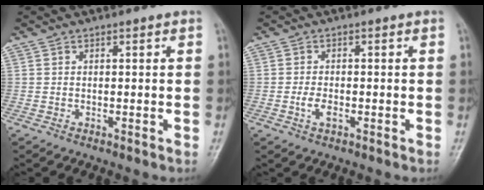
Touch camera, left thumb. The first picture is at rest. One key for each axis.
{"total": 3.0, "fx": -1.1, "fy": 1.6, "fz": 2.2, "tx": -0.044, "ty": 0.007, "tz": -0.022}